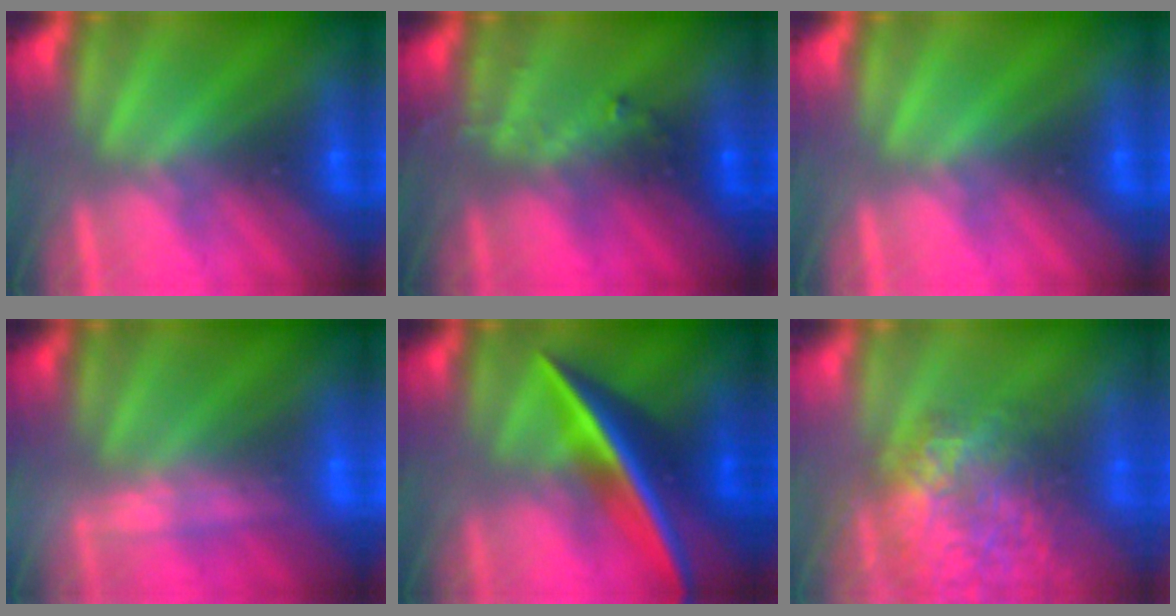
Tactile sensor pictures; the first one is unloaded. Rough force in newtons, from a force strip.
{"total": 3.0}
{"total": 0.0}
{"total": 2.2}
{"total": 2.7}
{"total": 10.2}